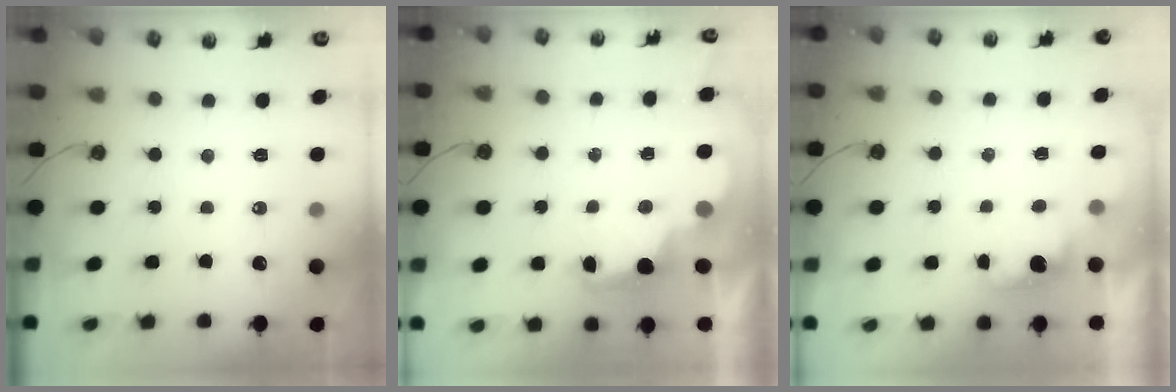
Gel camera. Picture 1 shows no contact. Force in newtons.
{"total": 3.2, "press": 3.2, "slide": 0.7}
{"total": 1.4, "press": 1.1, "slide": 0.8}